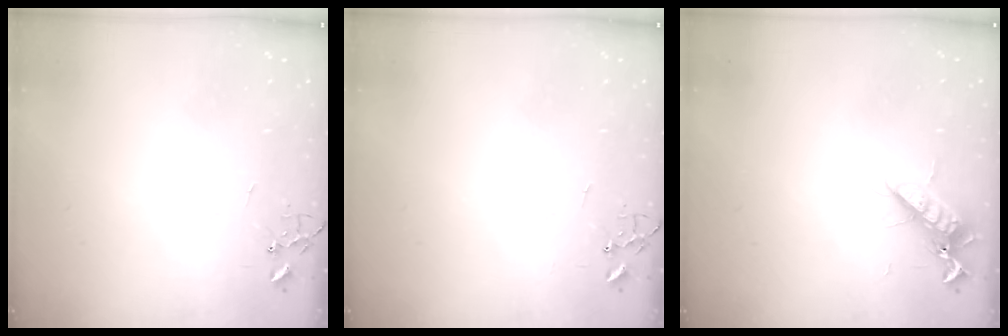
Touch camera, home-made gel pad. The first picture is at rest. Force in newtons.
{"total": 0.0}
{"total": 11.1, "press": 11.1, "slide": 1.3}